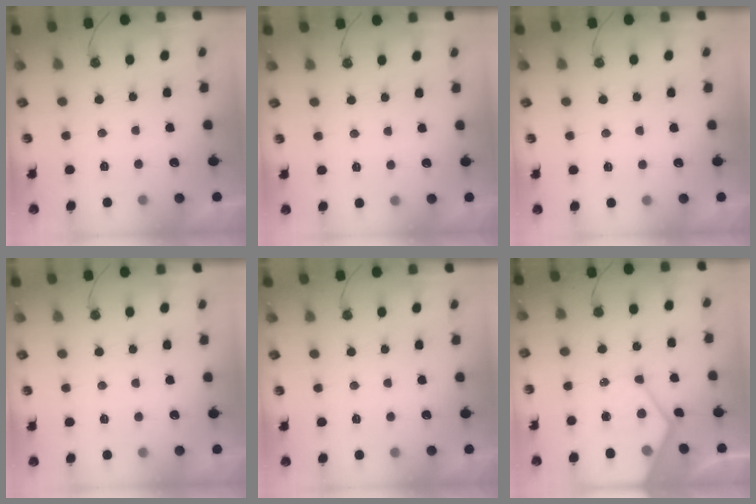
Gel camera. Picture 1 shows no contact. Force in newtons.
{"total": 2.5, "press": 2.5, "slide": 0.4}
{"total": 2.8, "press": 2.8, "slide": 0.3}
{"total": 2.8, "press": 2.8, "slide": 0.4}
{"total": 3.4, "press": 3.4, "slide": 0.5}
{"total": 13.4, "press": 13.3, "slide": 1.3}